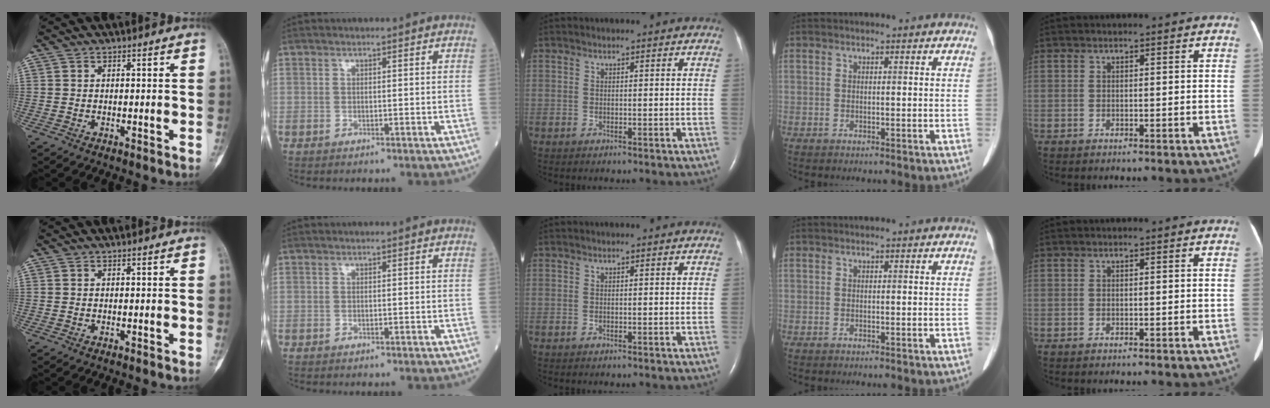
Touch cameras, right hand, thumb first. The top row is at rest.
{}